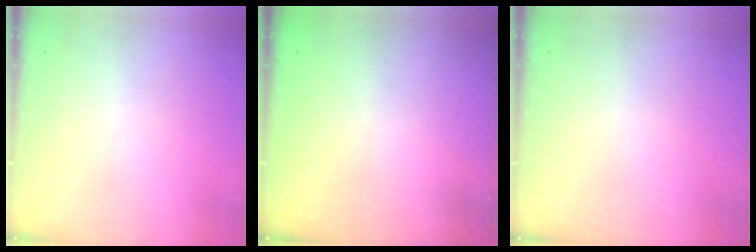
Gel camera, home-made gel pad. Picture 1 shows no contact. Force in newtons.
{"total": 2.3, "press": 2.2, "slide": 0.8}
{"total": 0.0}